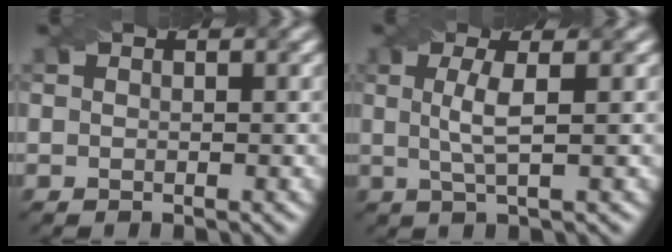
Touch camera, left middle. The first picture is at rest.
{"total": 3.0, "force": [0.4, 0.6, 2.9], "torque": [-0.057, 0.001, 0.006]}